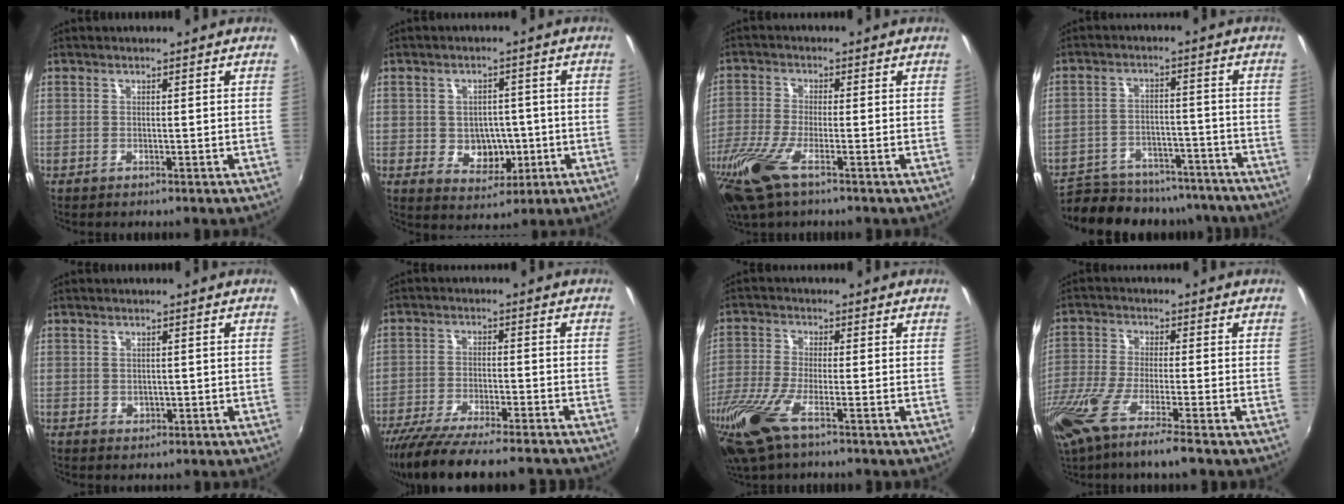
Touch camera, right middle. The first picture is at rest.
{"total": 6.8, "force": [-1.2, 5.7, 3.6], "torque": [-0.068, 0.002, -0.003]}
{"total": 12.1, "force": [-7.2, 3.2, 9.2], "torque": [-0.218, -0.045, -0.144]}
{"total": 20.0, "force": [-17.5, 7.3, 6.5], "torque": [-0.142, 0.014, -0.229]}
{"total": 1.2, "force": [0.0, 1.1, 0.5], "torque": [-0.004, 0.001, 0.002]}
{"total": 16.5, "force": [-14.3, 2.2, 7.8], "torque": [-0.153, -0.030, -0.226]}
{"total": 12.4, "force": [-7.4, 3.0, 9.5], "torque": [-0.220, -0.047, -0.148]}
{"total": 12.3, "force": [-8.1, 1.0, 9.2], "torque": [-0.207, -0.052, -0.156]}